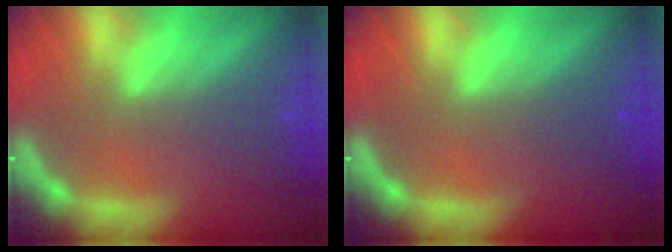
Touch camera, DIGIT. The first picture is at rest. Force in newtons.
{"total": 1.0}